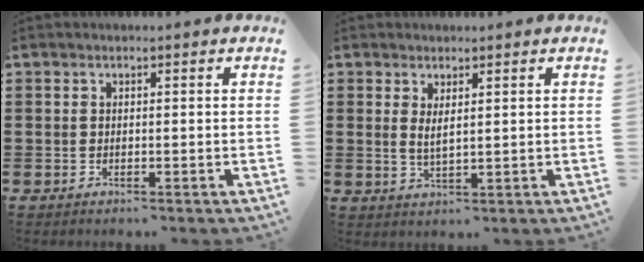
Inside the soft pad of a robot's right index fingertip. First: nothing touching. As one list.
[{"total": 2.3, "force": [1.2, 0.5, 1.9], "torque": [-0.040, 0.001, 0.021]}]